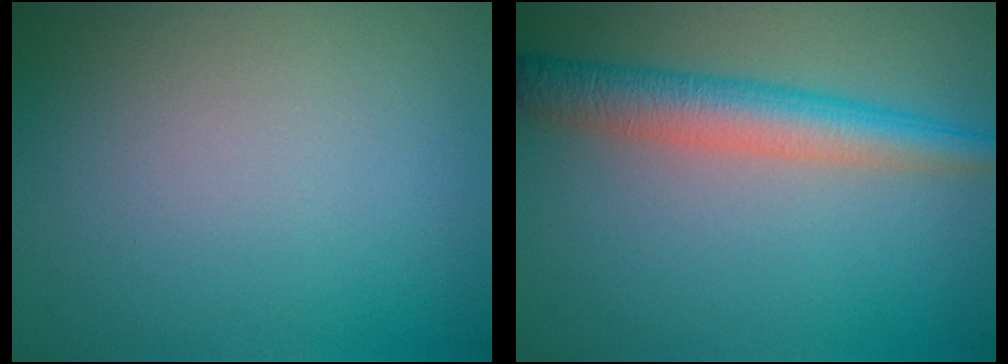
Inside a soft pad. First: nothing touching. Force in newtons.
{"total": 4.8, "press": 4.8, "slide": 0.2}